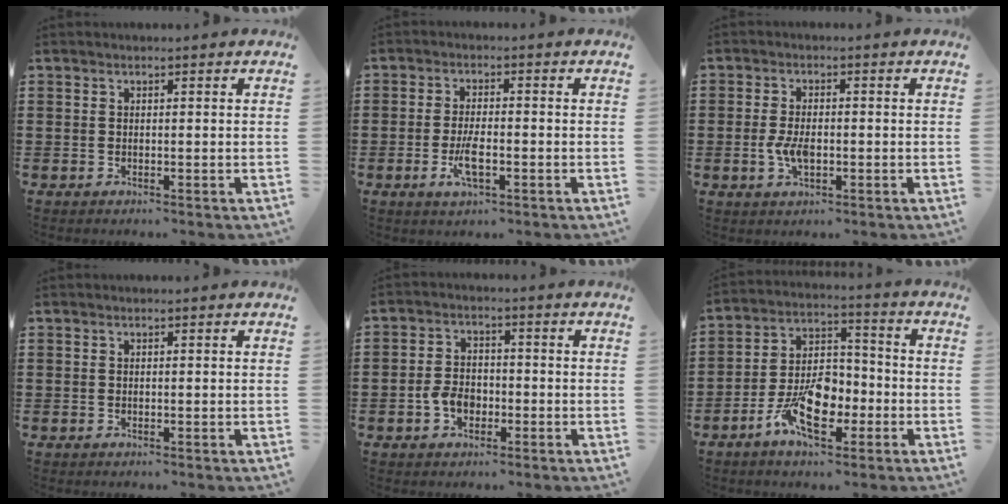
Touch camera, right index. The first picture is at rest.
{"total": 4.6, "force": [-1.5, 1.2, 4.1], "torque": [-0.083, -0.004, -0.028]}
{"total": 4.0, "force": [-0.8, 2.0, 3.4], "torque": [-0.083, -0.006, -0.018]}
{"total": 0.0}
{"total": 4.2, "force": [-1.5, 2.9, 2.7], "torque": [-0.068, -0.001, -0.031]}
{"total": 10.0, "force": [-4.2, 5.4, 7.2], "torque": [-0.143, 0.003, -0.076]}